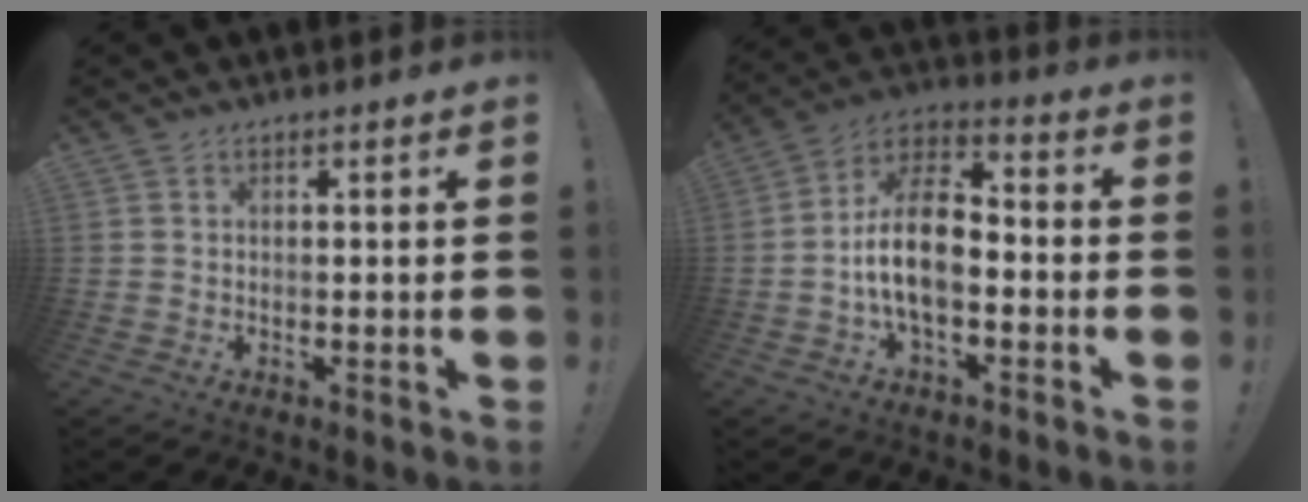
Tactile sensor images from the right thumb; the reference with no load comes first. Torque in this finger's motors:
{"motor_torque": [0.15, 0.54, 0.11, -0.04, 0.41]}